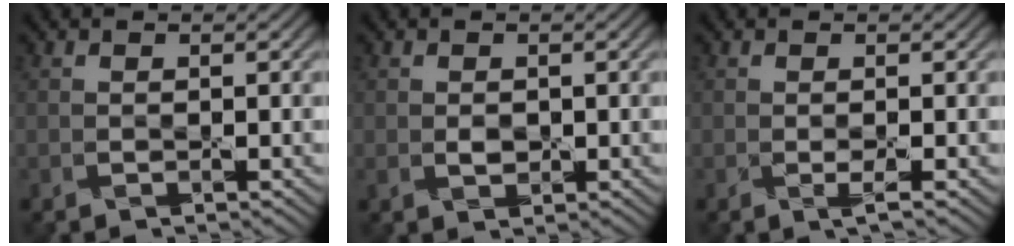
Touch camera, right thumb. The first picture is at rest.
{"total": 1.4, "force": [-0.1, 1.0, 1.0], "torque": [-0.021, -0.006, 0.002]}
{"total": 1.1, "force": [-0.2, 0.1, 1.1], "torque": [-0.023, -0.005, -0.006]}